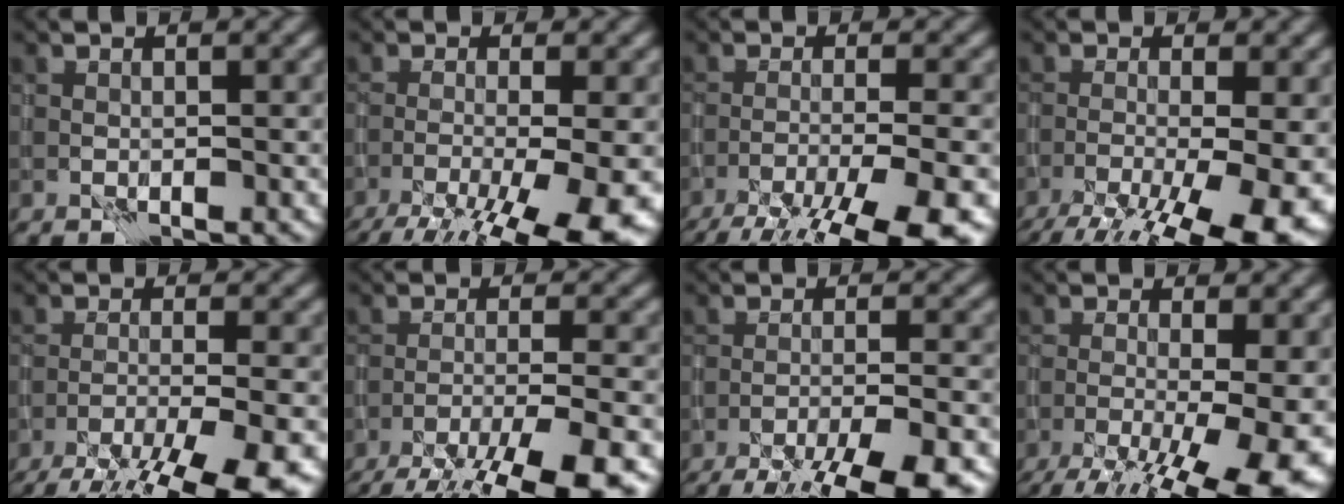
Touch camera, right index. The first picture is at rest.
{"total": 11.0, "force": [-6.2, 2.4, 8.8], "torque": [-0.134, -0.010, -0.096]}
{"total": 10.7, "force": [-7.5, 1.7, 7.4], "torque": [-0.111, -0.017, -0.115]}
{"total": 12.3, "force": [-6.5, 3.3, 9.9], "torque": [-0.145, -0.013, -0.096]}
{"total": 10.9, "force": [-8.0, 1.8, 7.2], "torque": [-0.112, -0.019, -0.119]}
{"total": 9.5, "force": [-7.0, 1.4, 6.2], "torque": [-0.087, -0.007, -0.112]}
{"total": 11.1, "force": [-8.9, 1.9, 6.4], "torque": [-0.093, -0.014, -0.121]}
{"total": 12.9, "force": [-5.7, 3.9, 10.9], "torque": [-0.155, -0.012, -0.081]}